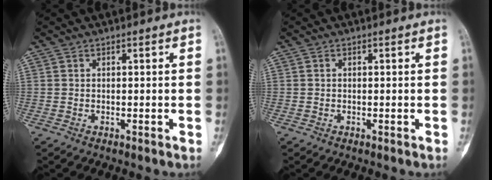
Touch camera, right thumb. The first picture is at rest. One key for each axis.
{"total": 0.0}